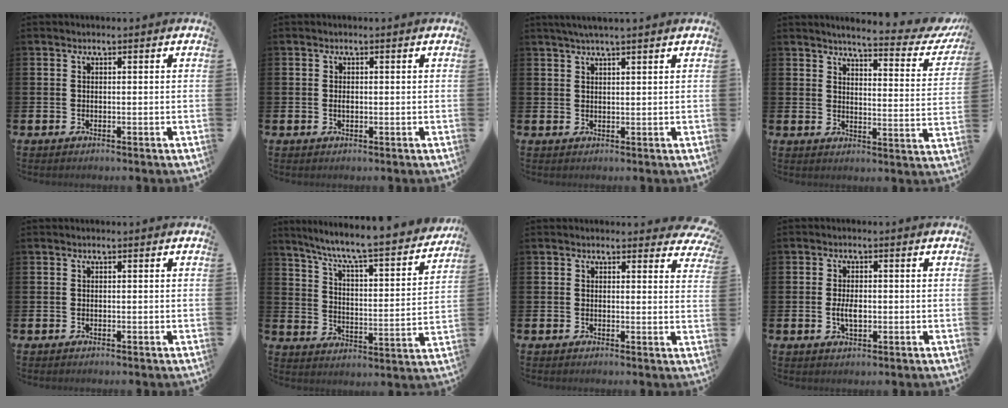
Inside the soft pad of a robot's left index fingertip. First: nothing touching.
{"total": 0.8, "force": [0.0, 0.4, 0.6], "torque": [-0.005, -0.001, -0.003]}
{"total": 2.4, "force": [2.1, -0.1, 1.1], "torque": [-0.018, -0.003, 0.037]}
{"total": 4.7, "force": [4.4, 0.5, 1.7], "torque": [-0.035, -0.044, 0.065]}
{"total": 0.0}
{"total": 7.6, "force": [6.9, 0.4, 3.3], "torque": [-0.088, -0.060, 0.109]}
{"total": 1.9, "force": [1.7, 0.7, 0.2], "torque": [0.002, -0.005, 0.029]}
{"total": 2.9, "force": [-0.2, 1.5, 2.5], "torque": [-0.031, -0.003, -0.007]}